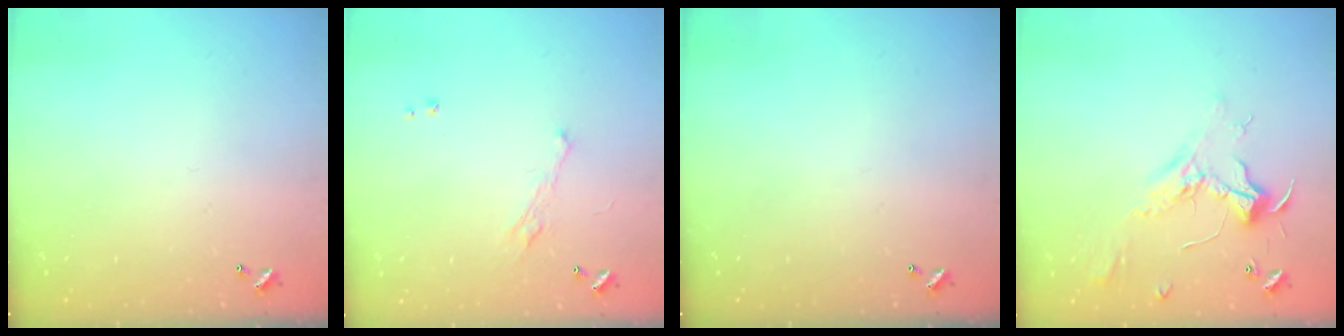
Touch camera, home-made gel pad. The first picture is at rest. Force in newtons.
{"total": 2.3, "press": 2.1, "slide": 0.8}
{"total": 0.0}
{"total": 2.4, "press": 2.3, "slide": 0.8}